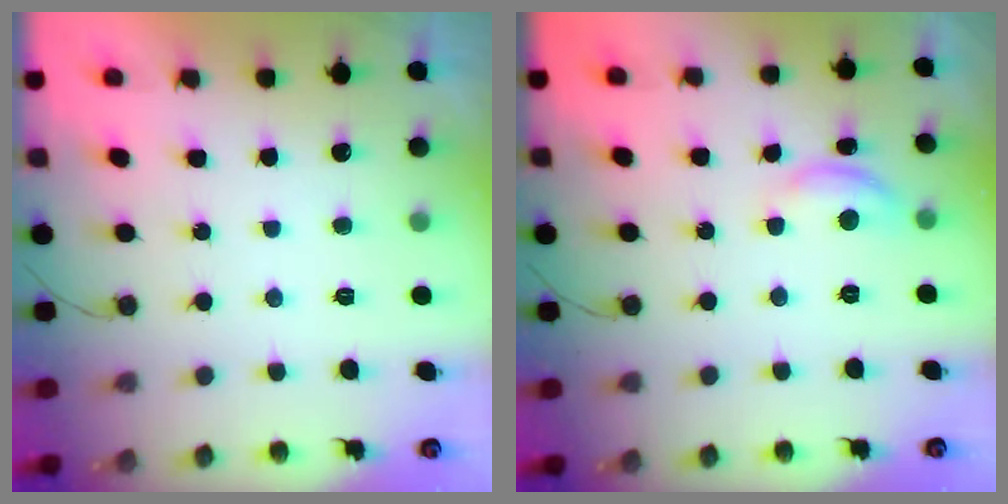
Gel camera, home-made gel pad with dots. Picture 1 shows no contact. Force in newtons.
{"total": 7.4, "press": 7.4, "slide": 0.4}